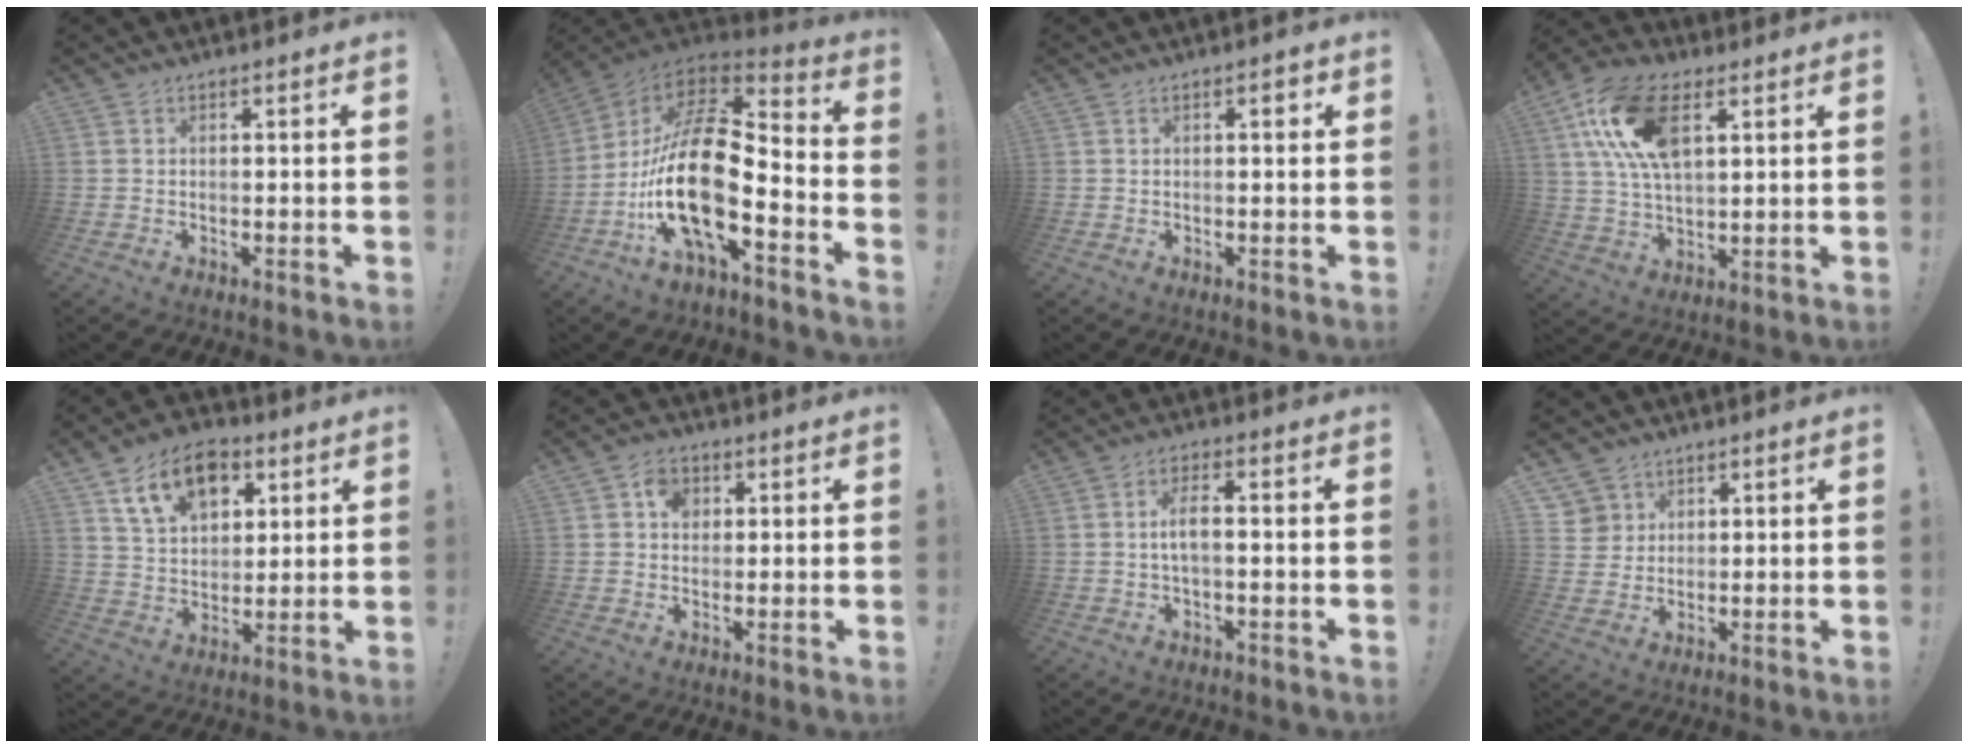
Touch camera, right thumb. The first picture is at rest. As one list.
[{"total": 22.2, "force": [-5.4, 8.3, 19.9], "torque": [-0.407, 0.016, -0.096]}, {"total": 1.4, "force": [0.5, 0.4, 1.2], "torque": [-0.010, -0.003, 0.005]}, {"total": 17.5, "force": [6.9, 9.6, 13.0], "torque": [-0.243, -0.009, 0.123]}, {"total": 15.2, "force": [7.7, 10.0, 8.5], "torque": [-0.129, -0.024, 0.142]}, {"total": 5.3, "force": [1.5, 4.3, 2.7], "torque": [-0.028, -0.001, 0.023]}, {"total": 4.8, "force": [-0.3, 1.3, 4.6], "torque": [-0.080, -0.001, -0.008]}, {"total": 5.4, "force": [3.3, 4.3, -0.1], "torque": [0.004, -0.026, 0.064]}]